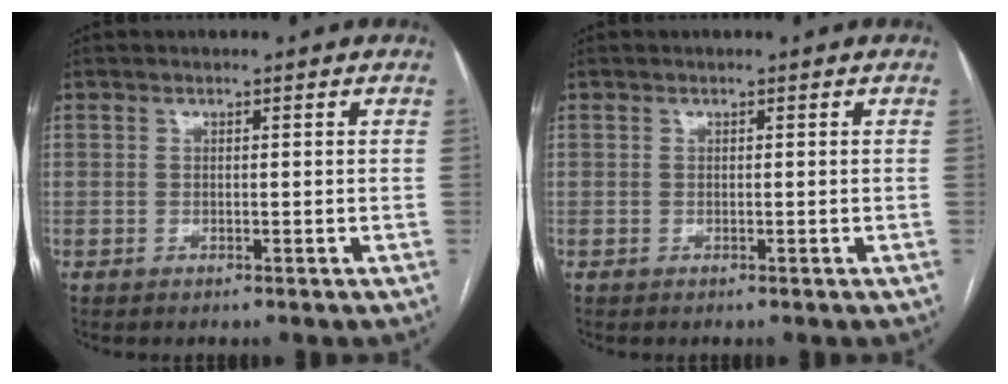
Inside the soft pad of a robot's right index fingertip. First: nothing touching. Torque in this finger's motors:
{"motor_torque": [-0.02, 0.01, 0.00, 0.00]}